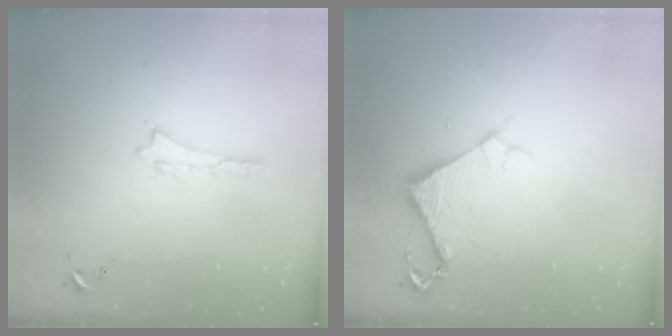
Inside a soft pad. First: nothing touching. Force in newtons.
{"total": 3.9, "press": 3.8, "slide": 0.3}